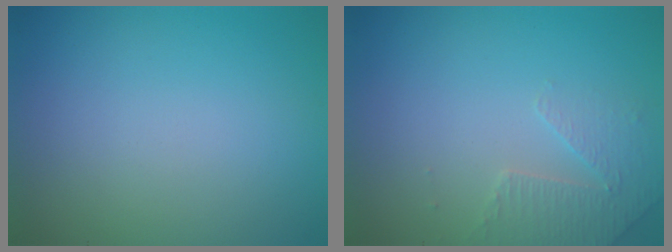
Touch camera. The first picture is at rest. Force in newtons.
{"total": 2.3, "press": 2.2, "slide": 0.6}